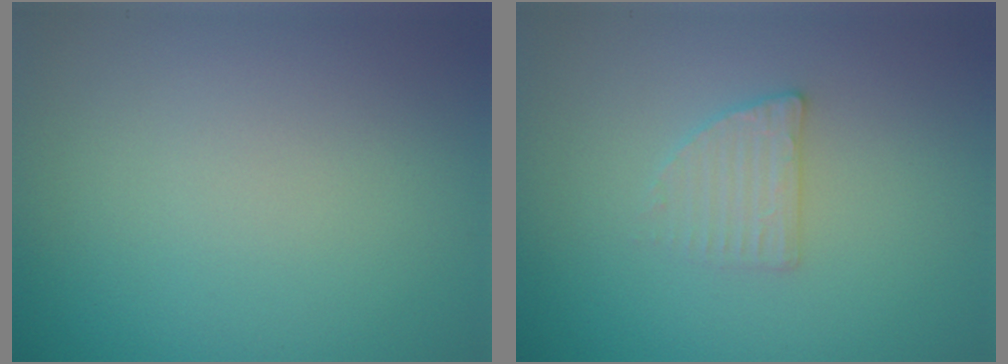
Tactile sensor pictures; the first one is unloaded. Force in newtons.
{"total": 1.9, "press": 1.9, "slide": 0.4}